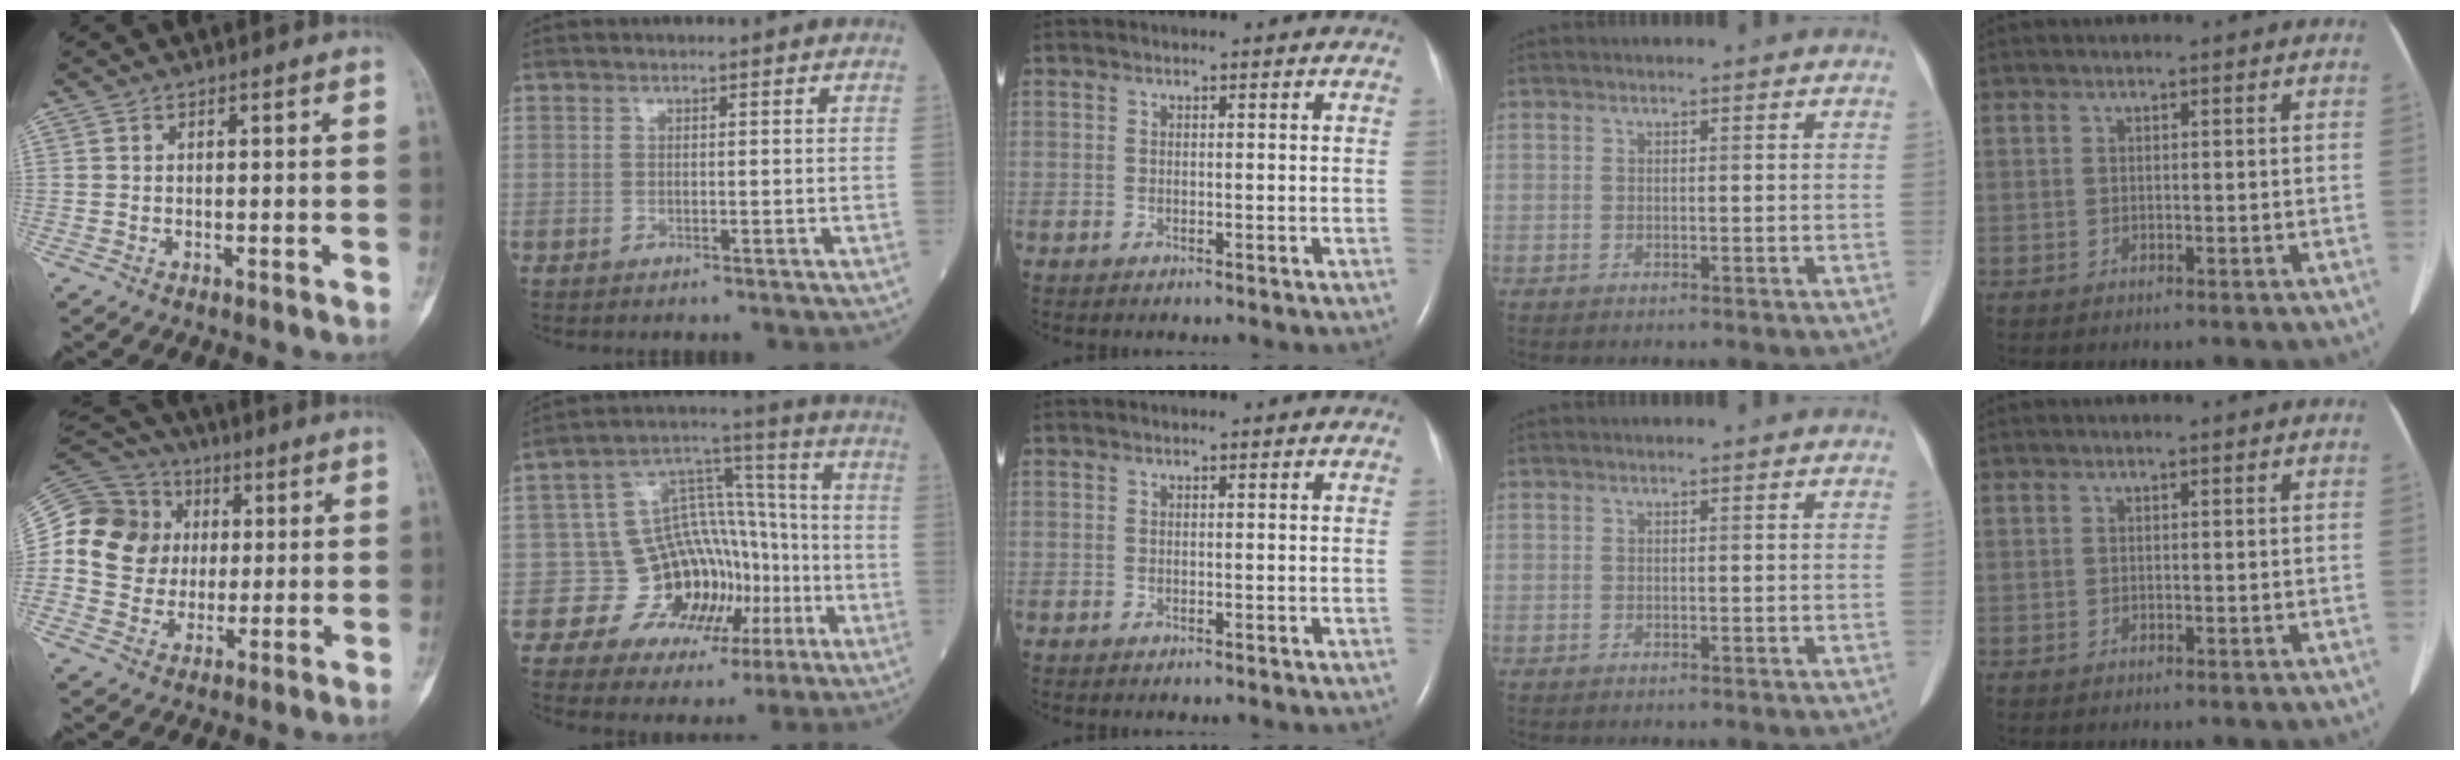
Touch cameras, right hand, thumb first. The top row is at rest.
{"thumb": {"total": 16.5, "force": [1.6, 15.2, 6.2], "torque": [-0.092, 0.031, 0.031]}, "index": {"total": 12.1, "force": [-4.0, 9.8, 5.9], "torque": [-0.079, 0.039, -0.054]}}